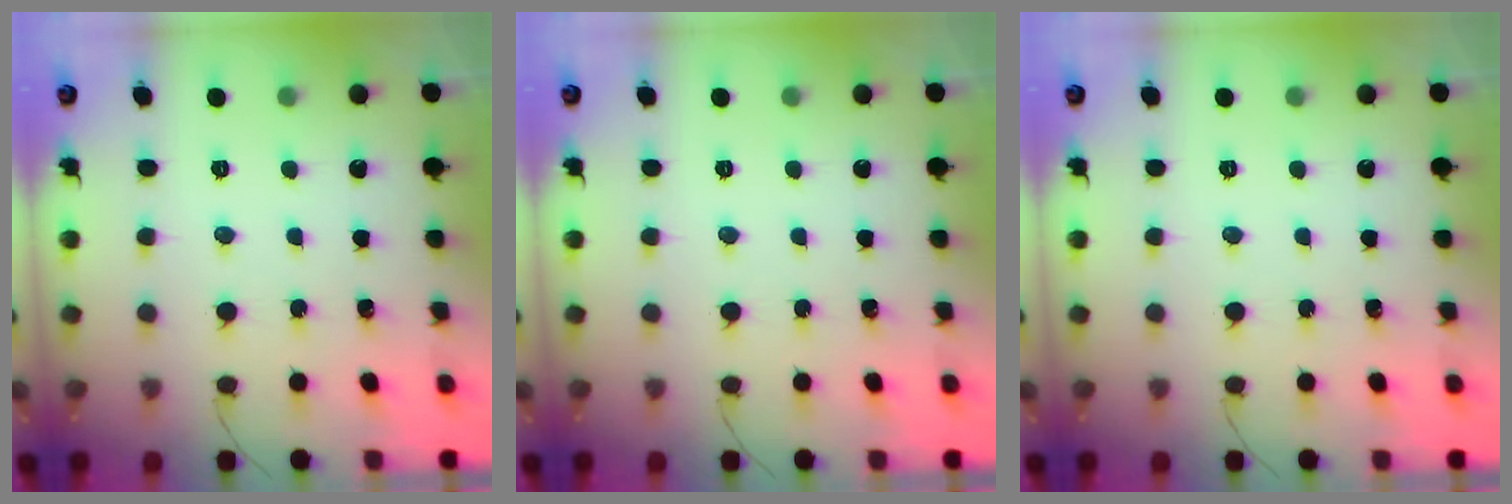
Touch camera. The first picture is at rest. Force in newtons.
{"total": 0.0}
{"total": 0.0}